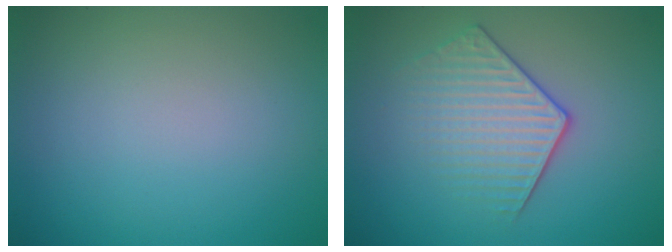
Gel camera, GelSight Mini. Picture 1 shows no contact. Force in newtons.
{"total": 3.5, "press": 3.1, "slide": 1.8}